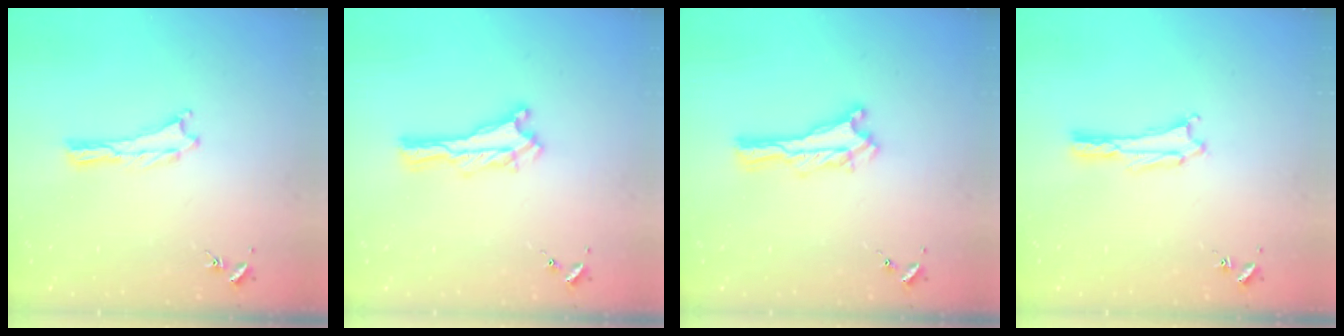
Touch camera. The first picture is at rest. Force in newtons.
{"total": 0.0}
{"total": 0.0}
{"total": 1.8, "press": 1.8, "slide": 0.2}